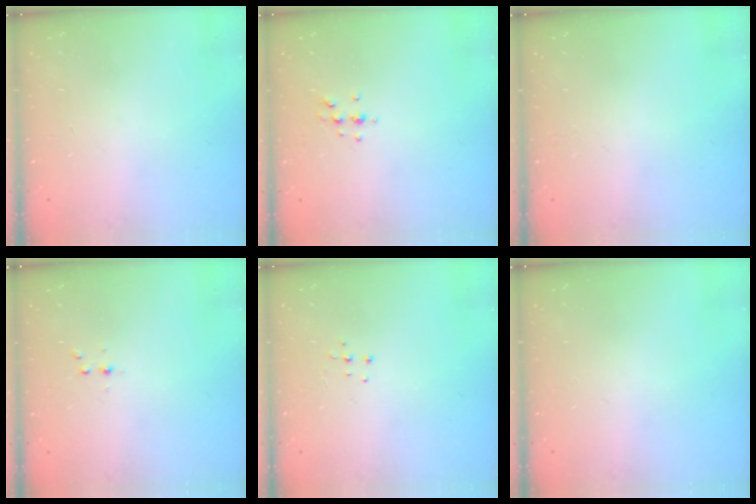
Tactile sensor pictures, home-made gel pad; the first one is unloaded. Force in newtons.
{"total": 3.8, "press": 3.6, "slide": 1.1}
{"total": 0.0}
{"total": 3.0, "press": 2.6, "slide": 1.5}
{"total": 4.3, "press": 4.3, "slide": 0.3}
{"total": 0.0}